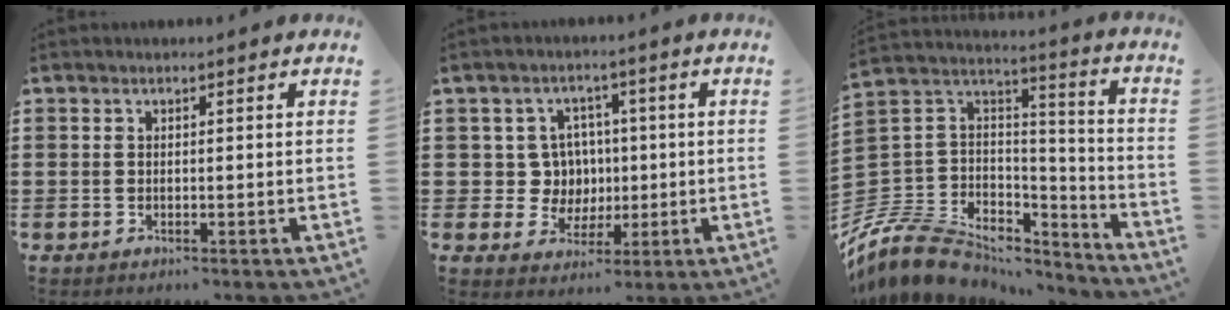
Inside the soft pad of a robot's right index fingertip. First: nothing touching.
{"total": 6.5, "force": [0.6, 6.1, 2.1], "torque": [-0.052, 0.009, 0.010]}
{"total": 9.8, "force": [-7.0, 6.0, 3.1], "torque": [-0.101, 0.005, -0.140]}